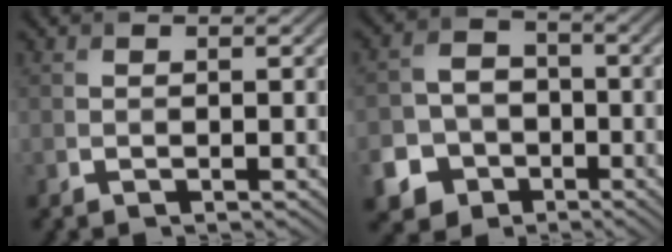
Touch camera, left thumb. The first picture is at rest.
{"total": 9.5, "force": [-4.7, 7.7, 2.8], "torque": [-0.067, -0.026, -0.105]}